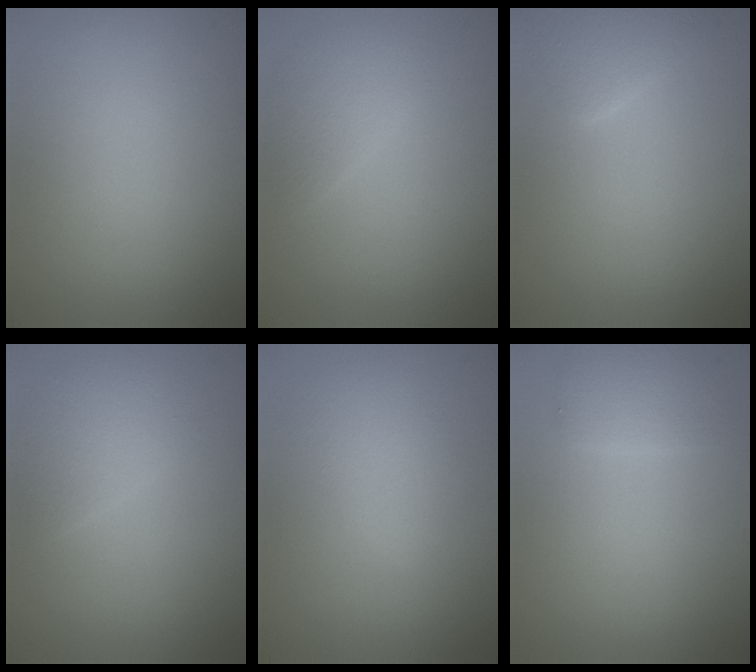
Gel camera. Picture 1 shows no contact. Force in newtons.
{"total": 2.2, "press": 2.2, "slide": 0.1}
{"total": 2.3, "press": 2.3, "slide": 0.0}
{"total": 2.5, "press": 2.5, "slide": 0.1}
{"total": 2.4, "press": 2.4, "slide": 0.1}
{"total": 2.0, "press": 2.0, "slide": 0.2}